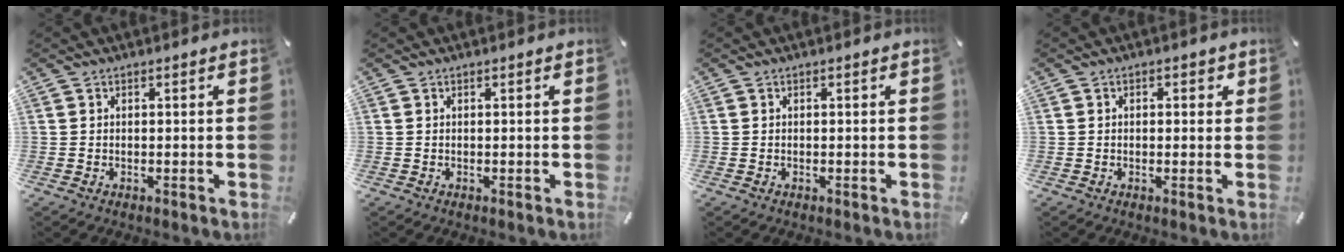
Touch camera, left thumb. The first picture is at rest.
{"total": 0.0}
{"total": 0.0}
{"total": 1.4, "force": [0.0, 1.1, 0.9], "torque": [-0.010, 0.004, -0.004]}